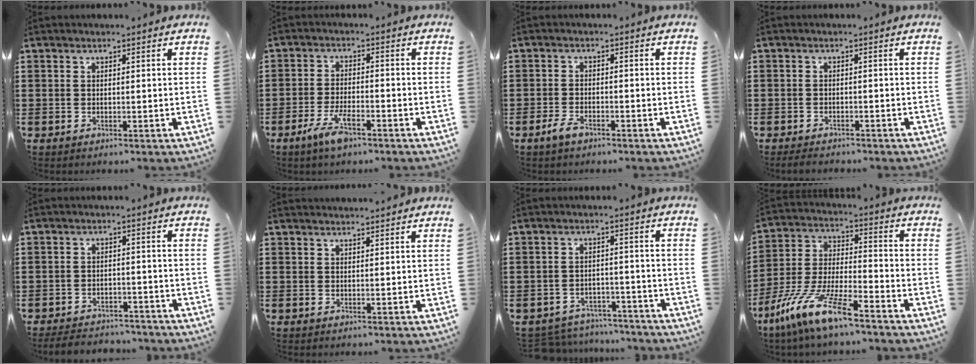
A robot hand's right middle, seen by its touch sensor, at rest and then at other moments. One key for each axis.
{"total": 5.7, "fx": -3.3, "fy": 1.6, "fz": 4.3, "tx": -0.097, "ty": -0.004, "tz": -0.063}
{"total": 2.8, "fx": -1.8, "fy": 1.1, "fz": 1.8, "tx": -0.053, "ty": -0.006, "tz": -0.041}
{"total": 1.6, "fx": -1.5, "fy": 0.5, "fz": 0.1, "tx": -0.005, "ty": -0.001, "tz": -0.033}
{"total": 3.6, "fx": -3.5, "fy": 0.7, "fz": 0.0, "tx": -0.012, "ty": -0.001, "tz": -0.077}
{"total": 1.4, "fx": 1.4, "fy": 0.0, "fz": 0.1, "tx": 0.003, "ty": -0.004, "tz": 0.026}
{"total": 4.2, "fx": -4.2, "fy": 0.7, "fz": 0.1, "tx": -0.014, "ty": 0.002, "tz": -0.090}
{"total": 11.4, "fx": -9.0, "fy": 0.6, "fz": 6.9, "tx": -0.156, "ty": 0.000, "tz": -0.184}